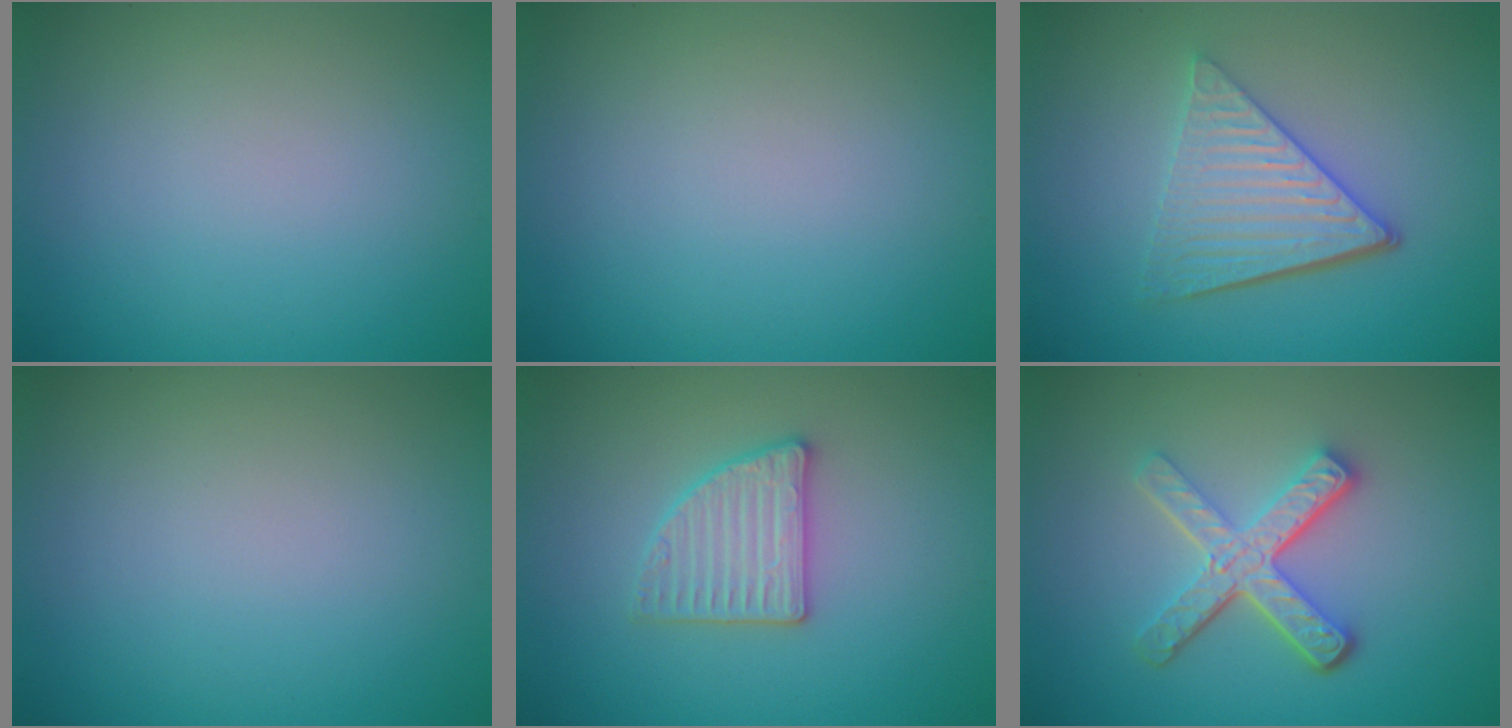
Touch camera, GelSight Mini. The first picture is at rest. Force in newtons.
{"total": 0.0}
{"total": 4.9, "press": 3.7, "slide": 3.3}
{"total": 0.0}
{"total": 2.8, "press": 2.8, "slide": 0.4}
{"total": 4.9, "press": 3.5, "slide": 3.4}